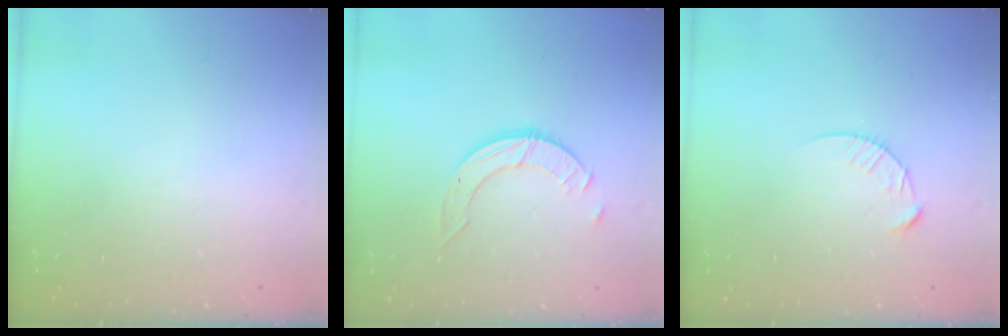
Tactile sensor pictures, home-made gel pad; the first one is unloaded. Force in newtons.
{"total": 3.9, "press": 3.9, "slide": 0.3}
{"total": 4.3, "press": 4.3, "slide": 0.4}